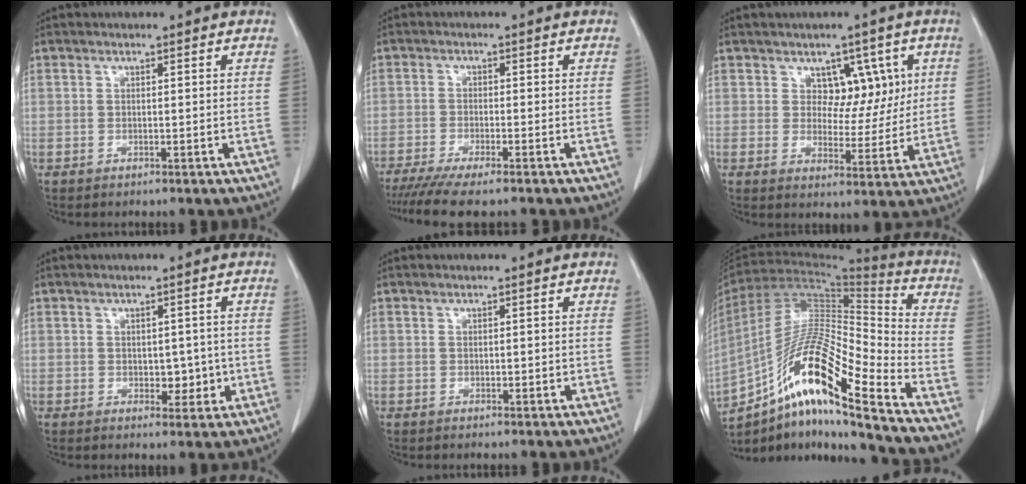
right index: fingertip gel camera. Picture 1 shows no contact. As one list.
[{"total": 8.9, "force": [-7.3, 0.7, 5.0], "torque": [-0.071, -0.018, -0.115]}, {"total": 6.1, "force": [2.5, 4.2, 3.7], "torque": [-0.032, 0.008, 0.039]}, {"total": 3.6, "force": [-0.4, 2.4, 2.7], "torque": [-0.025, 0.002, 0.001]}, {"total": 0.8, "force": [-0.1, 0.5, 0.6], "torque": [-0.006, 0.000, 0.000]}, {"total": 19.7, "force": [-12.8, 1.0, 14.9], "torque": [-0.297, -0.002, -0.233]}]